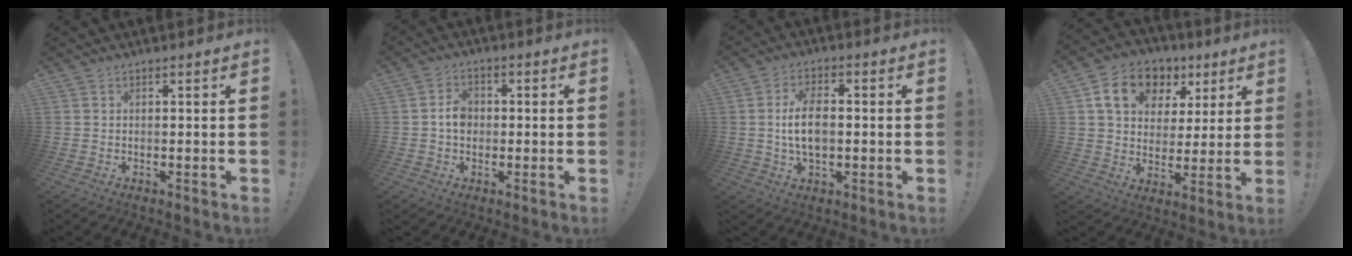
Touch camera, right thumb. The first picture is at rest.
{"total": 5.0, "force": [-0.4, 3.8, 3.1], "torque": [-0.048, 0.008, -0.009]}
{"total": 9.3, "force": [-0.4, 5.1, 7.8], "torque": [-0.145, -0.001, -0.010]}
{"total": 14.7, "force": [6.7, 10.9, 7.2], "torque": [-0.111, -0.021, 0.128]}